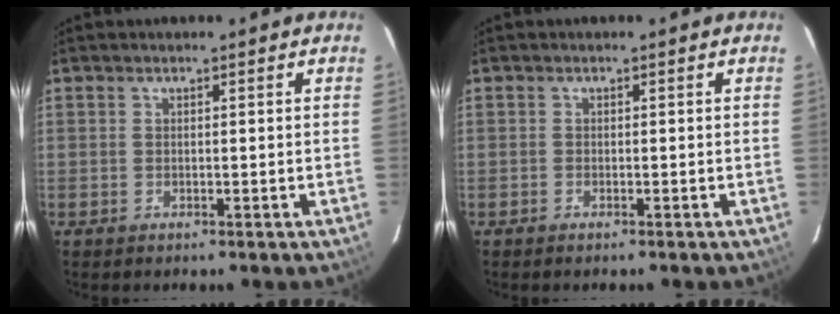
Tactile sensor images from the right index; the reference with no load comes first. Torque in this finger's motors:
{"motor_torque": [0.00, -0.14, 0.02, -0.02]}